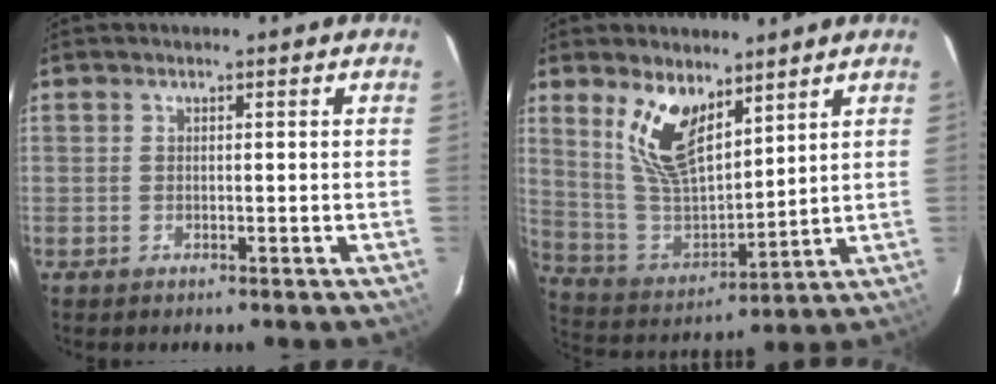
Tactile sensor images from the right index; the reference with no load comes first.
{"total": 13.7, "force": [8.0, 6.1, 9.2], "torque": [-0.182, -0.002, 0.171]}